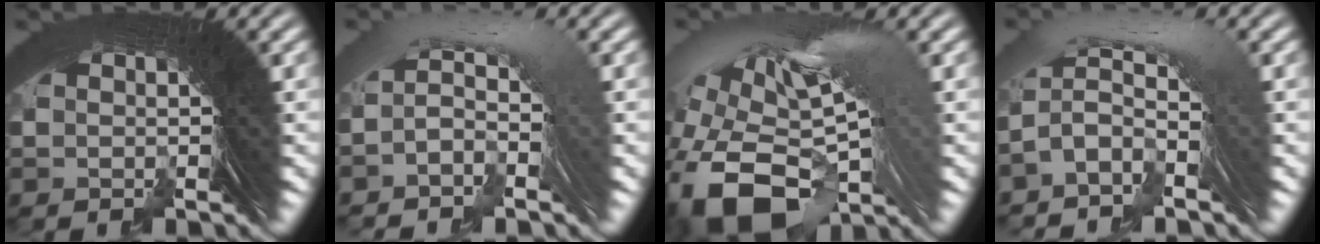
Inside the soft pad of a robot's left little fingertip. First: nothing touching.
{"total": 4.5, "force": [0.3, 2.5, 3.8], "torque": [-0.050, 0.027, -0.014]}
{"total": 9.1, "force": [-2.5, 5.1, 7.1], "torque": [-0.158, -0.034, -0.013]}
{"total": 5.7, "force": [0.3, 3.6, 4.3], "torque": [-0.085, 0.019, -0.013]}